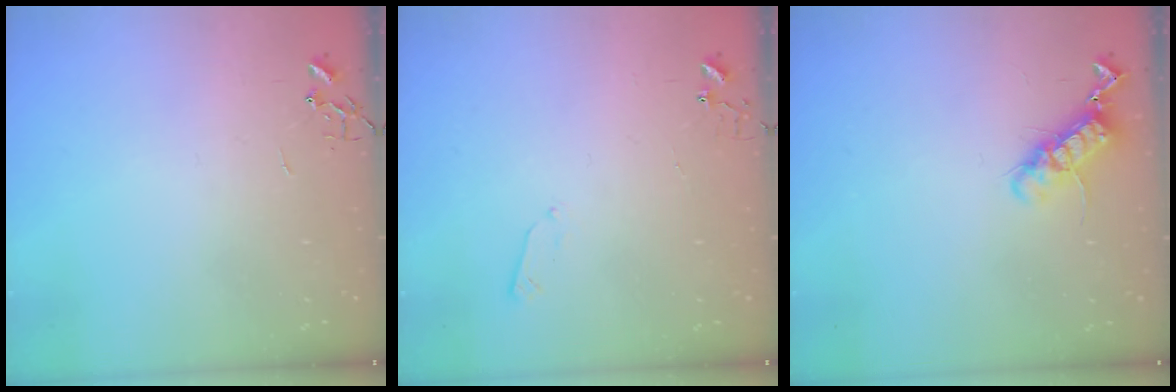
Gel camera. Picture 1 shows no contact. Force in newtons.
{"total": 3.4, "press": 3.4, "slide": 0.4}
{"total": 11.9, "press": 11.9, "slide": 0.5}